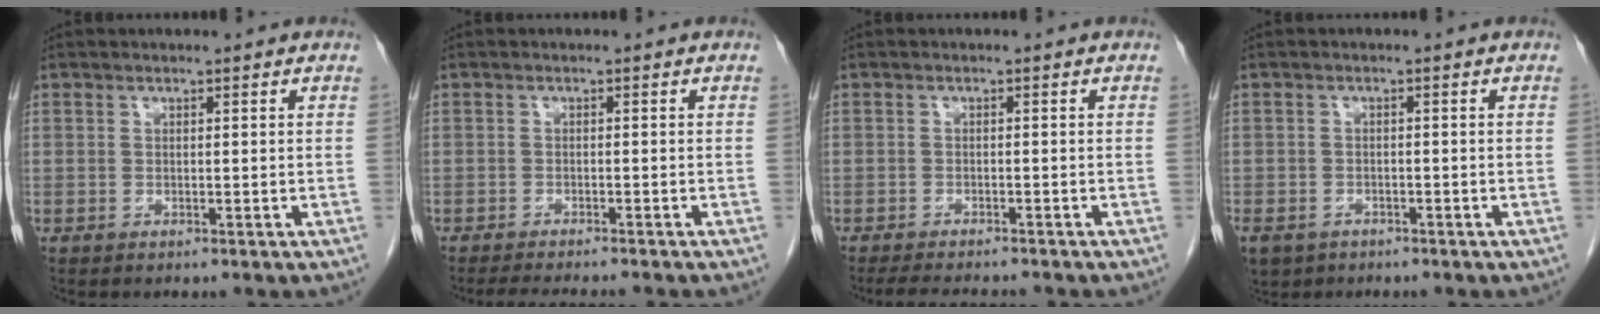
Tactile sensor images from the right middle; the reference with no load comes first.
{"total": 6.3, "force": [-5.6, 0.1, 2.8], "torque": [-0.031, -0.013, -0.083]}
{"total": 6.8, "force": [-6.2, 0.9, 2.7], "torque": [-0.035, -0.013, -0.092]}
{"total": 8.1, "force": [-4.8, 6.0, 2.9], "torque": [-0.080, -0.005, -0.069]}